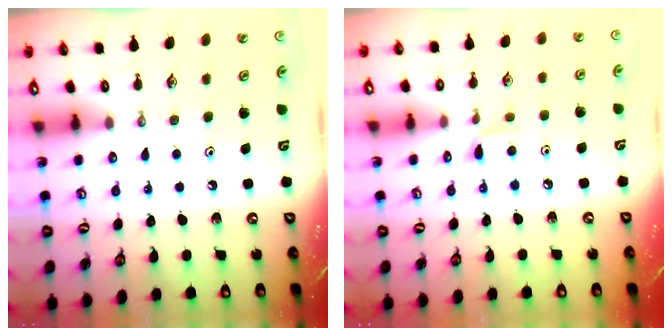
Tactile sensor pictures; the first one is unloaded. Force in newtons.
{"total": 5.7, "press": 5.7, "slide": 0.7}